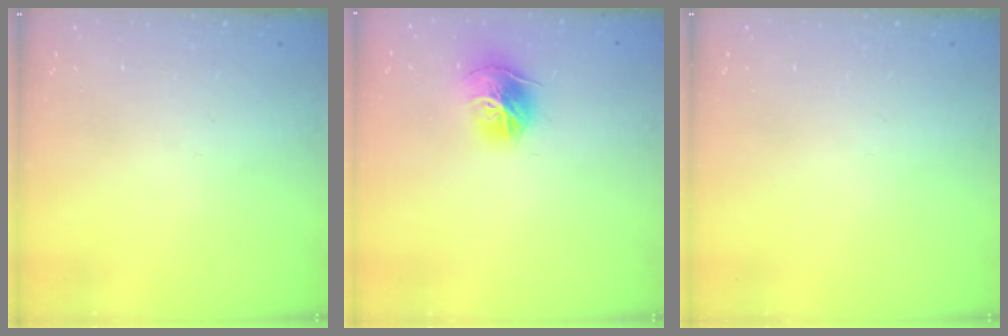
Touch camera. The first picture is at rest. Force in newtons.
{"total": 12.5, "press": 12.4, "slide": 1.3}
{"total": 0.0}